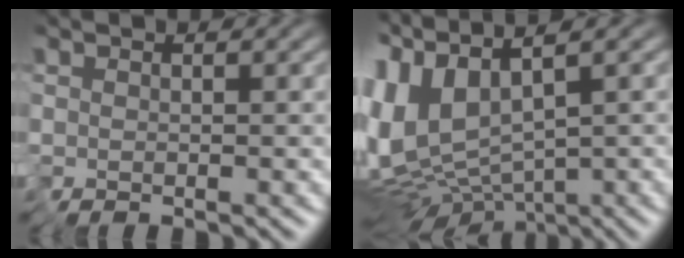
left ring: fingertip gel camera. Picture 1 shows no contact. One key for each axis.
{"total": 10.2, "fx": 1.2, "fy": 4.6, "fz": 9.0, "tx": -0.248, "ty": -0.014, "tz": 0.067}